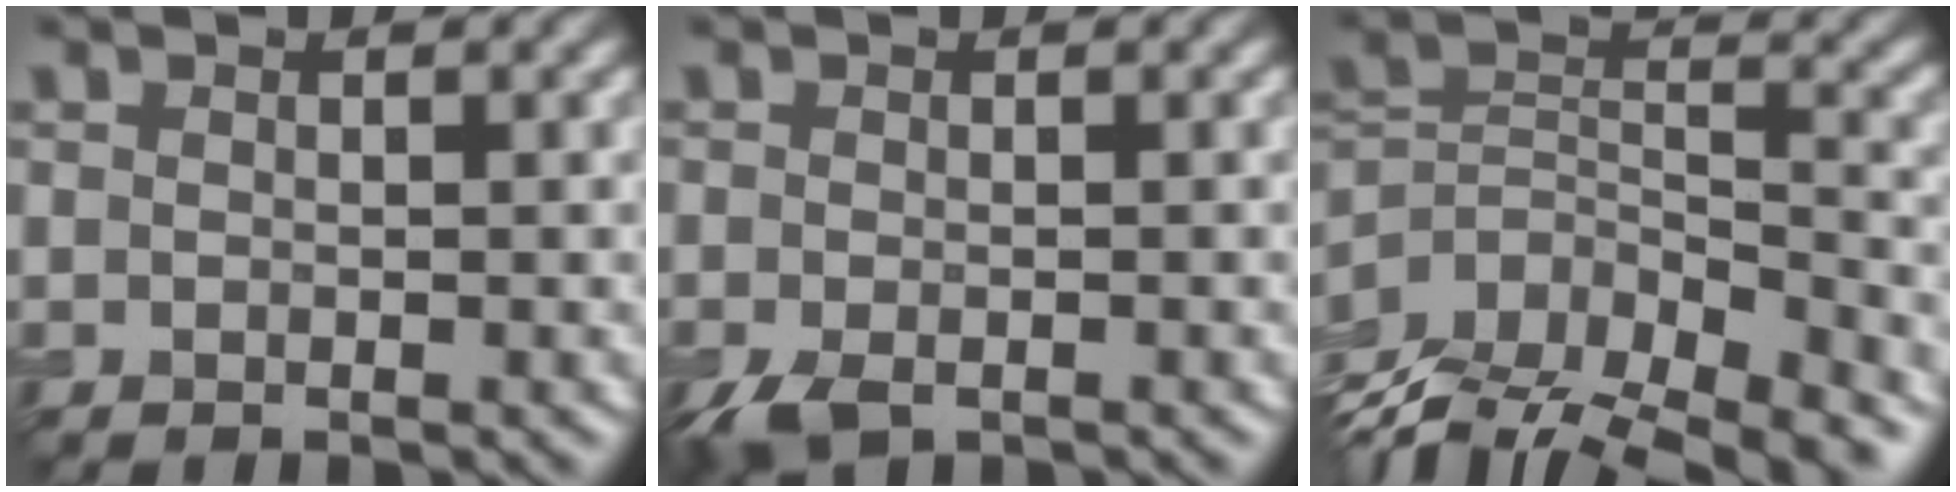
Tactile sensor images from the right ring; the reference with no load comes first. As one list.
[{"total": 2.8, "force": [-2.1, 0.8, 1.7], "torque": [-0.039, -0.008, -0.039]}, {"total": 12.1, "force": [-9.1, 5.8, 5.5], "torque": [-0.114, 0.019, -0.121]}]